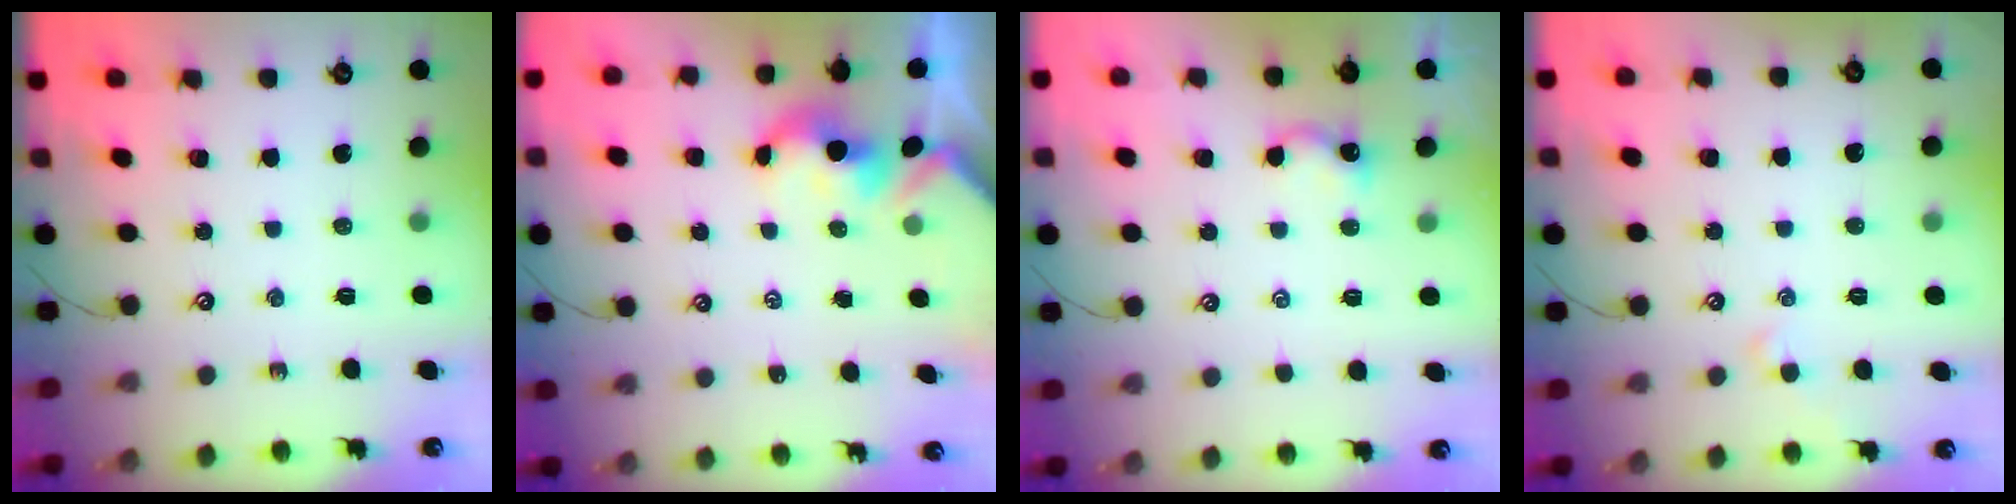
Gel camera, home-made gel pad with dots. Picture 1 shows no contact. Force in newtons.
{"total": 1.7, "press": 1.6, "slide": 0.3}
{"total": 2.9, "press": 2.9, "slide": 0.3}
{"total": 2.1, "press": 2.1, "slide": 0.3}